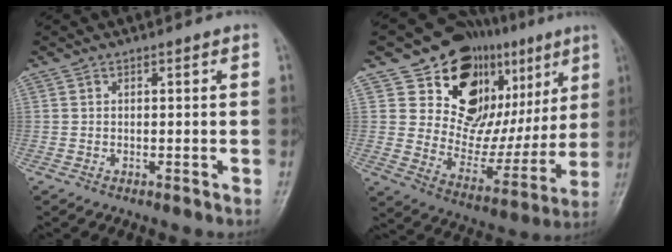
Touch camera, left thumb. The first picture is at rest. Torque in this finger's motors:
{"motor_torque": [1.46, 1.56, 1.30, -1.33, 0.14]}